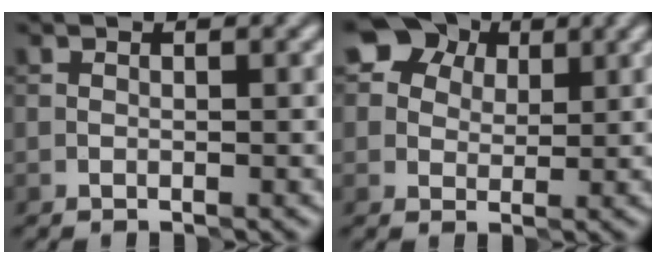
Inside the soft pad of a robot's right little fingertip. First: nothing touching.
{"total": 6.3, "force": [3.2, 4.9, 2.3], "torque": [-0.036, 0.014, 0.042]}